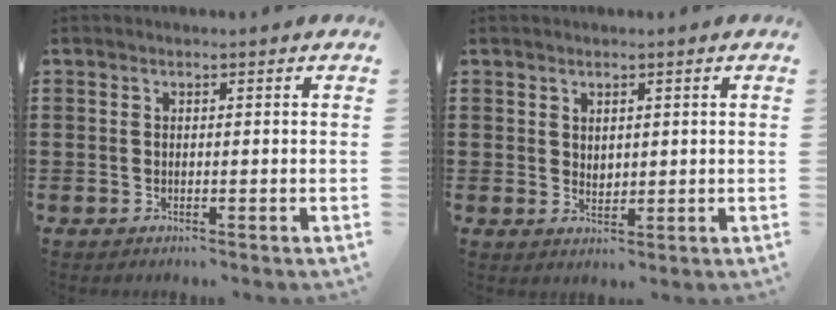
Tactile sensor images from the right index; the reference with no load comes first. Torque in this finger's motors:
{"motor_torque": [-0.16, 0.26, 0.08, -0.01]}